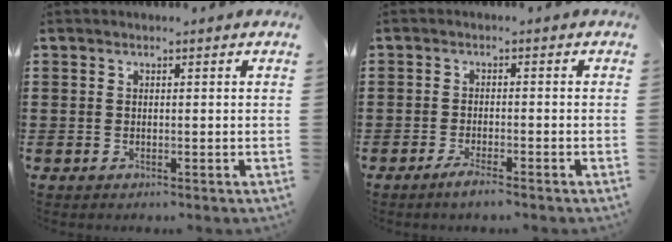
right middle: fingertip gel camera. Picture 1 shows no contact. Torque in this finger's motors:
{"motor_torque": [1.59, -0.07, 0.25, 0.17]}